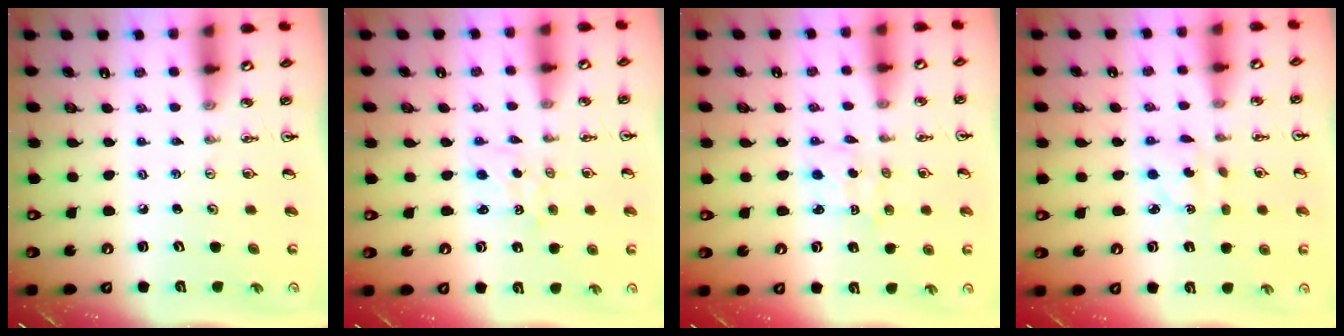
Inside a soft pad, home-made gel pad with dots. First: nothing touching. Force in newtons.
{"total": 0.9, "press": 0.7, "slide": 0.5}
{"total": 2.8, "press": 2.8, "slide": 0.4}
{"total": 3.5, "press": 3.4, "slide": 0.9}